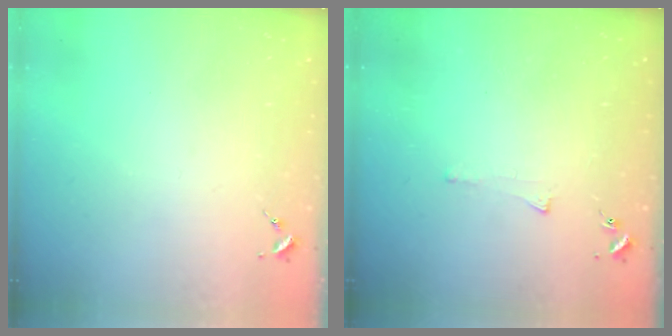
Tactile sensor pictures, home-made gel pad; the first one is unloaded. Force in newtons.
{"total": 3.5, "press": 3.4, "slide": 0.5}